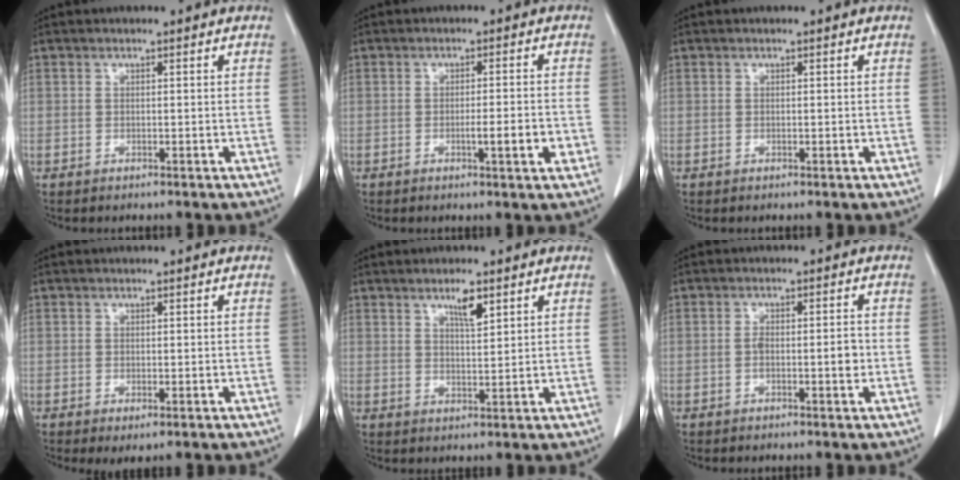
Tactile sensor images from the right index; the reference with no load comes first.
{"total": 4.4, "force": [-1.3, 0.3, 4.2], "torque": [-0.062, -0.003, -0.017]}
{"total": 0.0}
{"total": 1.7, "force": [-0.5, 0.5, 1.5], "torque": [-0.023, -0.009, -0.002]}
{"total": 3.7, "force": [2.3, 0.6, 2.8], "torque": [-0.051, -0.004, 0.040]}
{"total": 3.4, "force": [-0.6, 0.9, 3.2], "torque": [-0.056, 0.003, -0.009]}